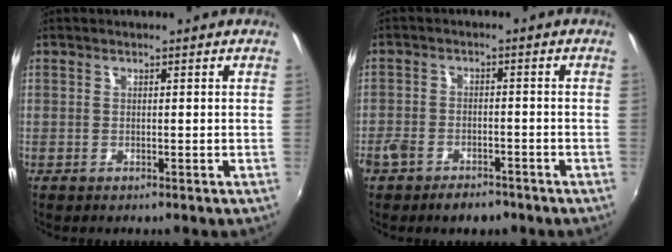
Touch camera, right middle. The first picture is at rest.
{"total": 6.8, "force": [-5.1, 3.4, 3.0], "torque": [-0.079, -0.005, -0.085]}